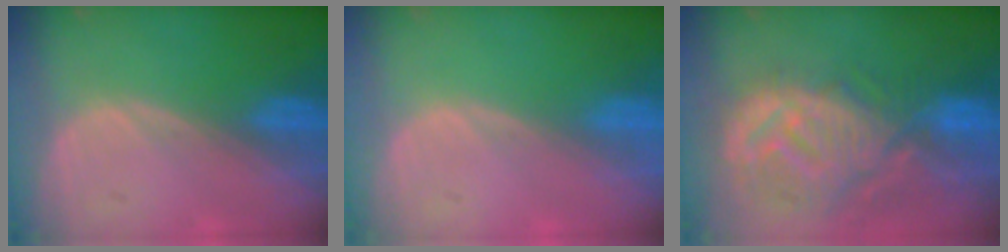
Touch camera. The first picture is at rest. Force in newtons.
{"total": 0.0}
{"total": 12.7, "press": 11.3, "slide": 5.9}